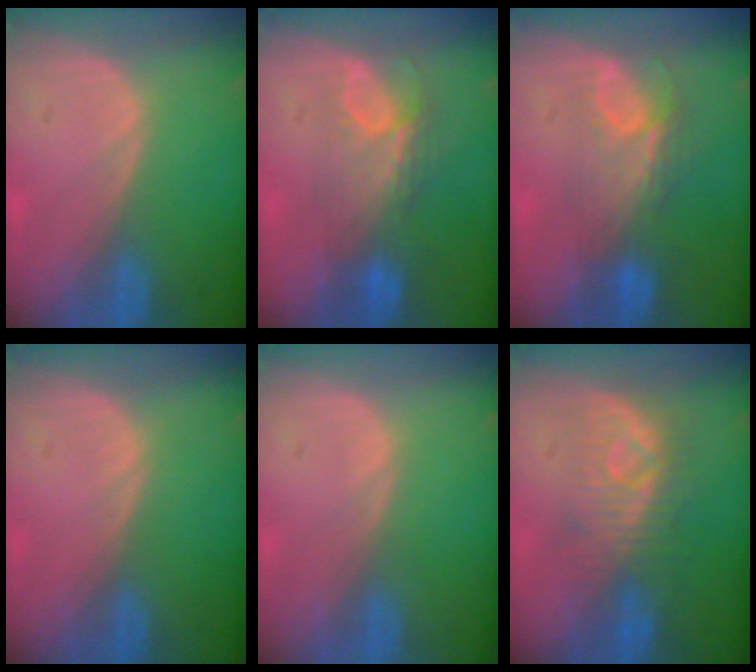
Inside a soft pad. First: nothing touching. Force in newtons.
{"total": 7.3, "press": 6.6, "slide": 3.1}
{"total": 7.3, "press": 6.6, "slide": 3.1}
{"total": 0.0}
{"total": 0.0}
{"total": 8.0, "press": 7.9, "slide": 1.7}